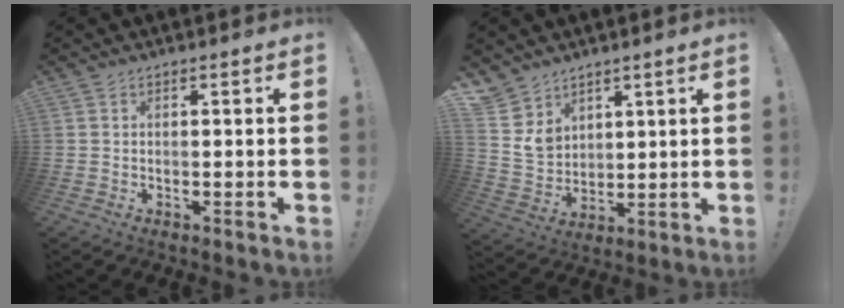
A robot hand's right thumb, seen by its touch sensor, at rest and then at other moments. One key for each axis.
{"total": 8.1, "fx": 4.9, "fy": 6.4, "fz": 0.7, "tx": -0.020, "ty": -0.048, "tz": 0.103}